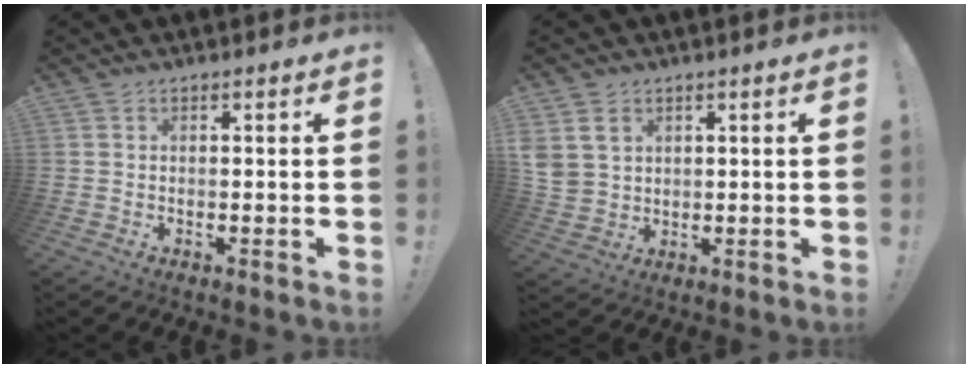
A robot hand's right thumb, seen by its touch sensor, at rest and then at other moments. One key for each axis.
{"total": 6.5, "fx": 3.1, "fy": 5.1, "fz": 2.6, "tx": -0.042, "ty": -0.009, "tz": 0.062}